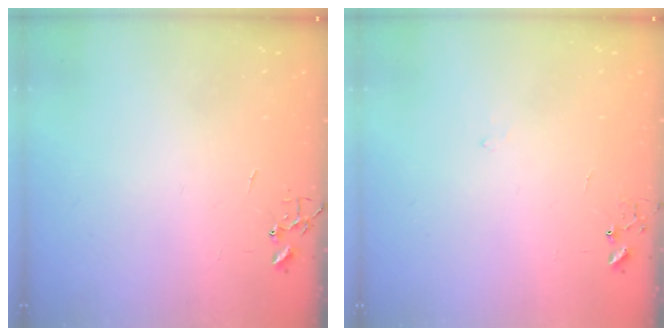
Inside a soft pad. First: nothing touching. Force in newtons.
{"total": 5.8, "press": 5.8, "slide": 0.7}